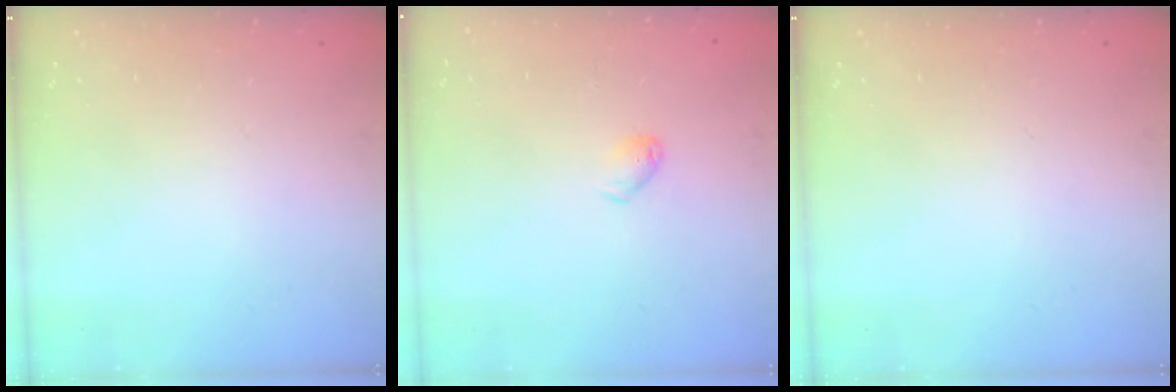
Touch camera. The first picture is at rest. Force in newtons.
{"total": 3.2, "press": 3.2, "slide": 0.5}
{"total": 0.0}